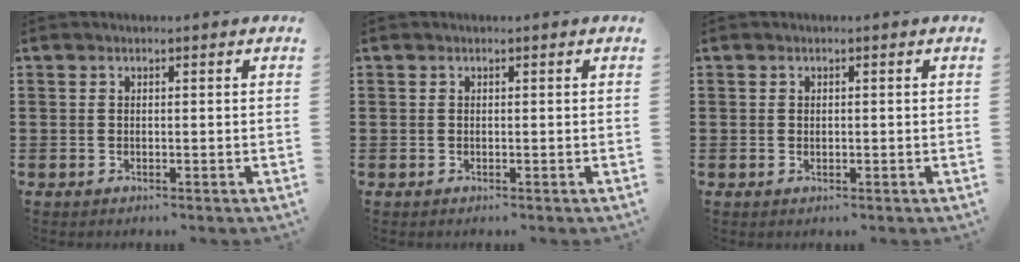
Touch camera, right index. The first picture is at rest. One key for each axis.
{"total": 0.0}
{"total": 0.0}